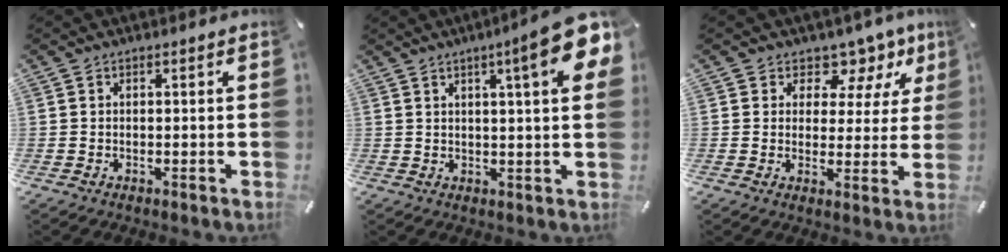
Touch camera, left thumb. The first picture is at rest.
{"total": 12.6, "force": [5.9, 1.8, 11.0], "torque": [-0.156, -0.028, 0.087]}
{"total": 8.1, "force": [5.5, 5.2, 2.9], "torque": [-0.041, -0.046, 0.095]}